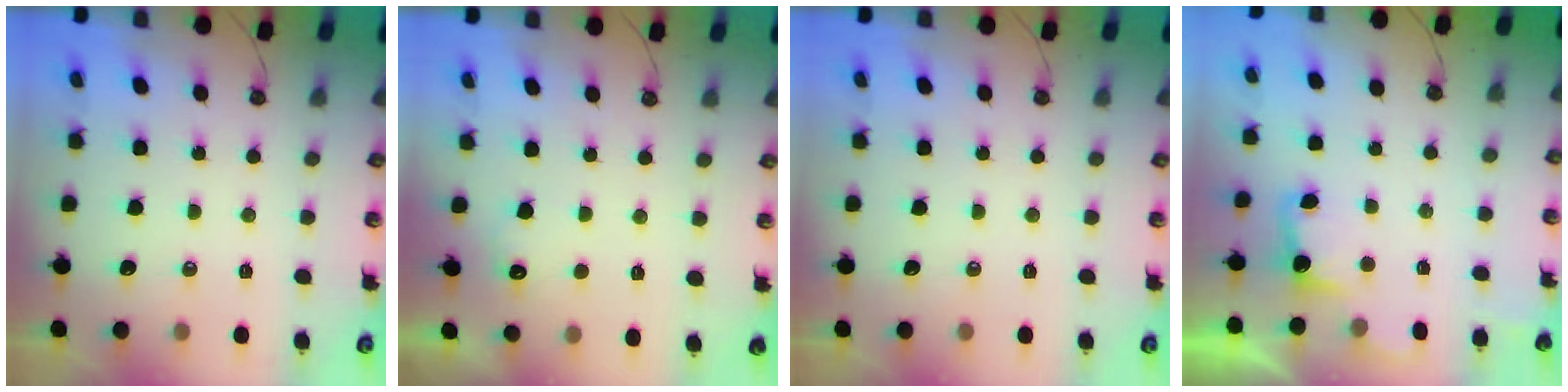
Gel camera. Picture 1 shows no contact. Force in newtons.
{"total": 5.1, "press": 5.0, "slide": 1.2}
{"total": 0.0}
{"total": 2.0, "press": 1.7, "slide": 0.9}